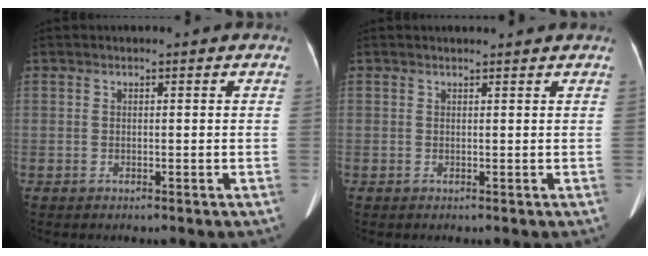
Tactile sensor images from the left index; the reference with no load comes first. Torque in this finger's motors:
{"motor_torque": [0.28, -0.57, 0.01, -0.15]}